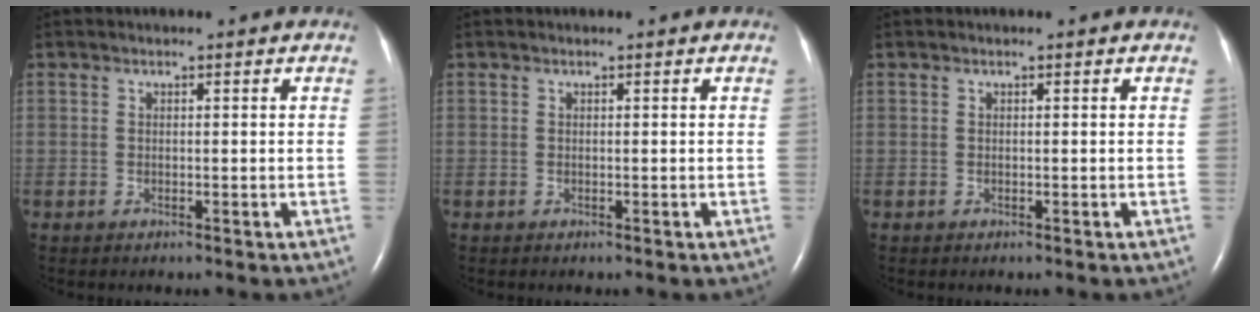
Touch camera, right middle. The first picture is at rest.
{"total": 0.0}
{"total": 0.0}